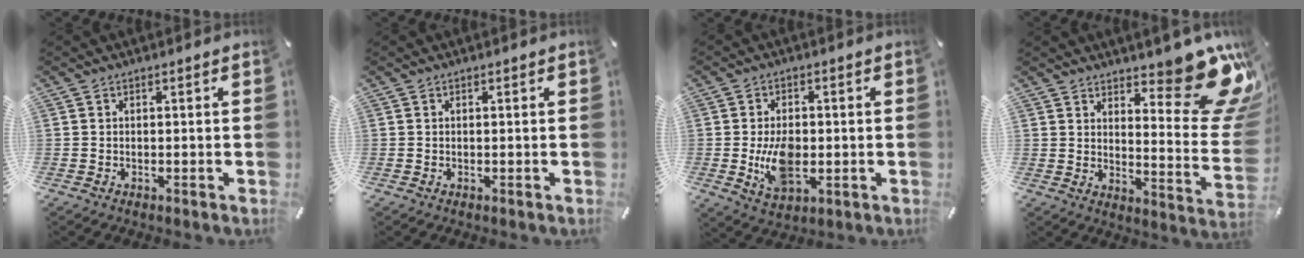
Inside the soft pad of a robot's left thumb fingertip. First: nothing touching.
{"total": 0.0}
{"total": 9.7, "force": [-1.0, 6.2, 7.4], "torque": [-0.148, -0.006, -0.019]}
{"total": 17.0, "force": [11.6, 7.1, 10.1], "torque": [-0.103, -0.109, 0.196]}